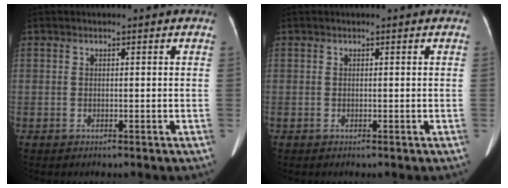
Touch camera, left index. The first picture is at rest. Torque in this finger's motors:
{"motor_torque": [0.00, 0.00, 0.00, 0.00]}